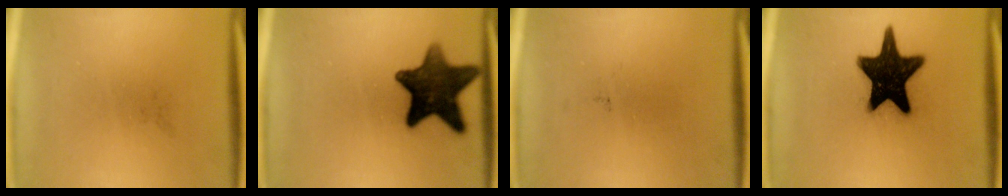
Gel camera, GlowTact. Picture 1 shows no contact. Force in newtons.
{"total": 13.3}
{"total": 0.0}
{"total": 18.7}